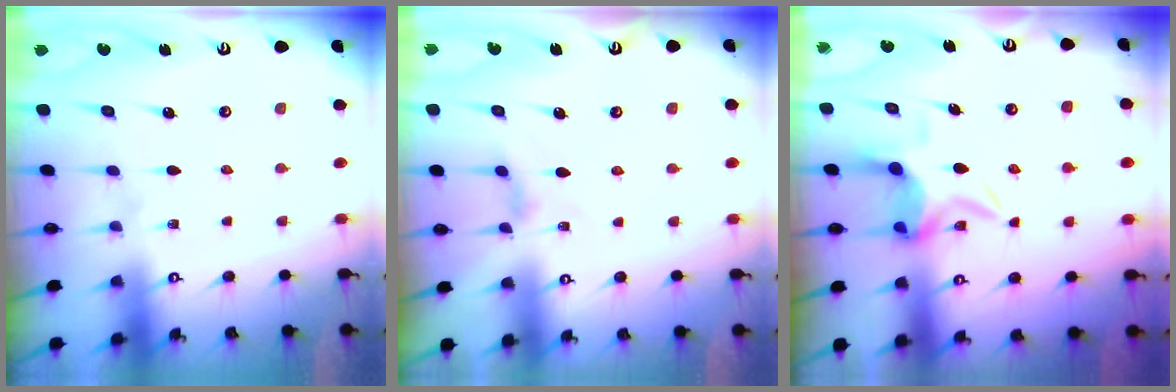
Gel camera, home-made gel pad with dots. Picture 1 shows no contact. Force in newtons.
{"total": 3.3, "press": 3.3, "slide": 0.5}
{"total": 6.2, "press": 6.1, "slide": 0.9}